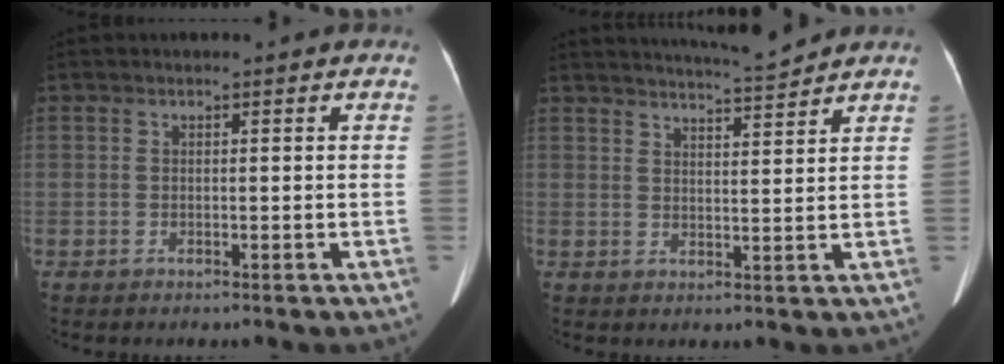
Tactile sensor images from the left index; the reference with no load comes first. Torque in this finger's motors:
{"motor_torque": [-0.20, -0.57, 0.02, 0.02]}